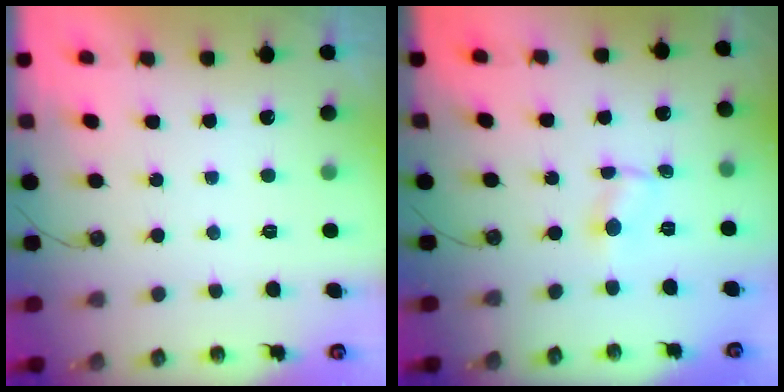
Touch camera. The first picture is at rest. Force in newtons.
{"total": 0.7, "press": 0.7, "slide": 0.1}